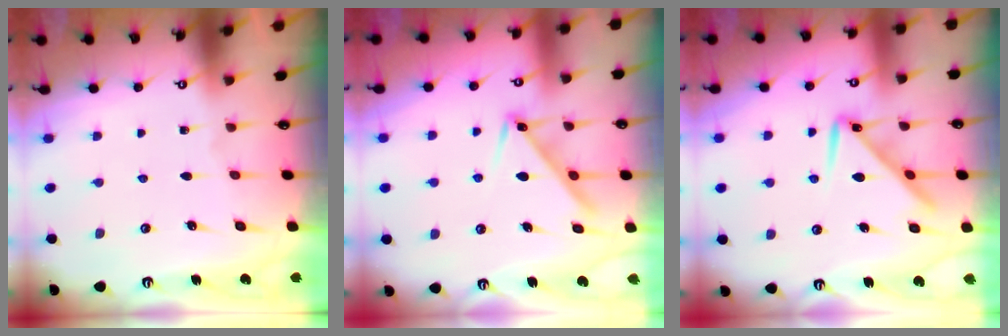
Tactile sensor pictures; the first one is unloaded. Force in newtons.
{"total": 9.7, "press": 9.7, "slide": 0.1}
{"total": 10.3, "press": 10.3, "slide": 0.4}